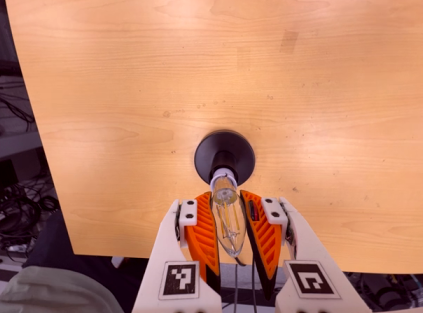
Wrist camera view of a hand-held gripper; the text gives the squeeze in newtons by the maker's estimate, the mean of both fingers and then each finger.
{"total": 18.9, "left": 19.4, "right": 18.5}